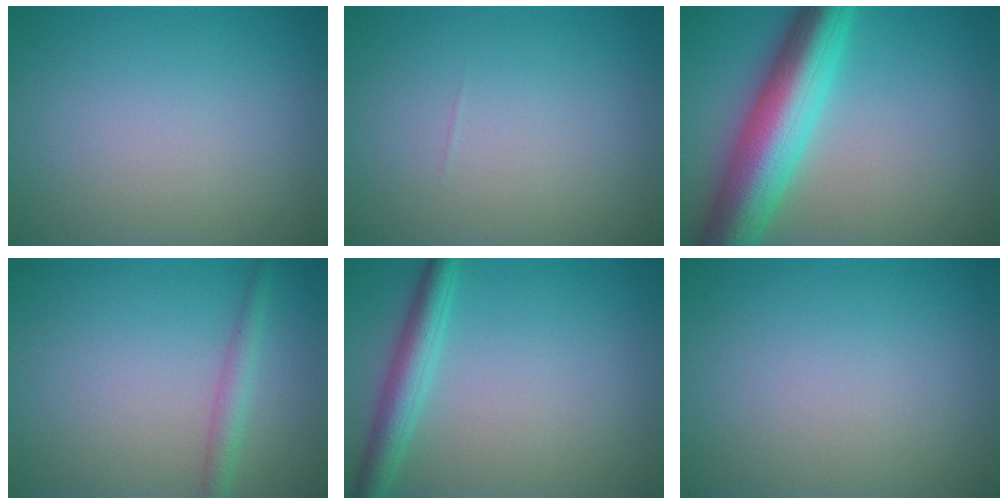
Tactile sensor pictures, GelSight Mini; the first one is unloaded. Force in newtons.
{"total": 0.0}
{"total": 10.0, "press": 10.0, "slide": 0.4}
{"total": 2.0, "press": 2.0, "slide": 0.1}
{"total": 3.5, "press": 3.5, "slide": 0.1}
{"total": 0.0}